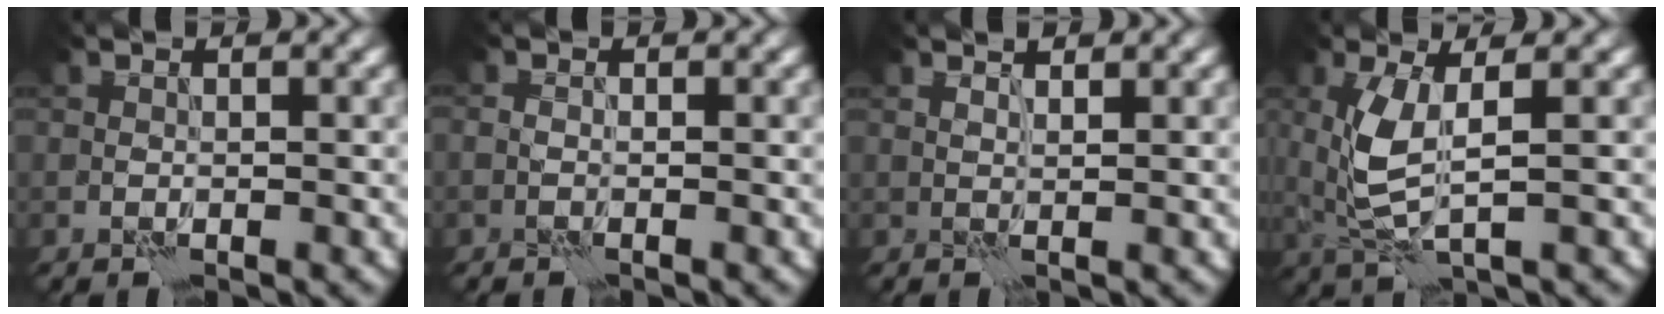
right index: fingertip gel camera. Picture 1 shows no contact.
{"total": 0.5, "force": [0.2, -0.3, -0.3], "torque": [0.004, 0.002, 0.004]}
{"total": 1.6, "force": [1.5, -0.5, -0.3], "torque": [0.005, -0.005, 0.027]}
{"total": 3.7, "force": [1.2, 0.7, 3.5], "torque": [-0.092, -0.009, 0.028]}